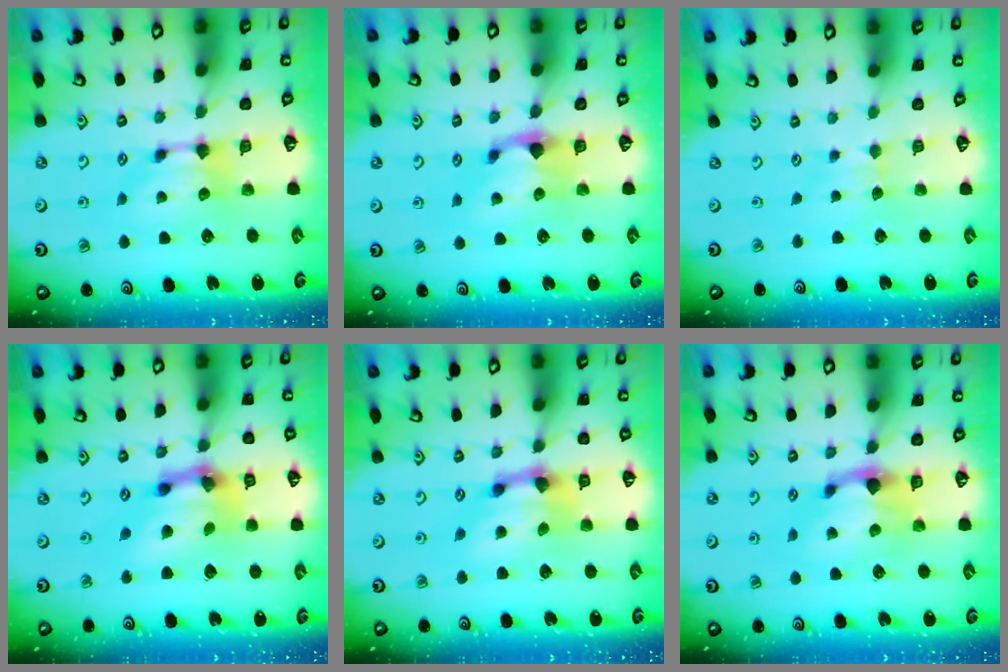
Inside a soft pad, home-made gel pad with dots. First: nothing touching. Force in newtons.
{"total": 1.1, "press": 0.3, "slide": 1.1}
{"total": 1.9, "press": 1.8, "slide": 0.4}
{"total": 7.7, "press": 7.2, "slide": 2.8}
{"total": 3.2, "press": 2.6, "slide": 1.8}
{"total": 1.7, "press": 1.2, "slide": 1.3}